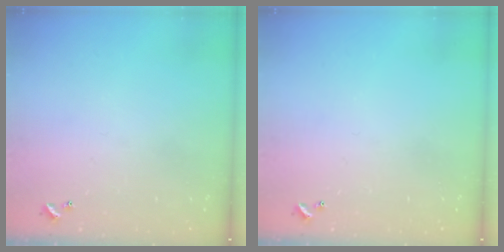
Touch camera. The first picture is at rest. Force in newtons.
{"total": 0.0}